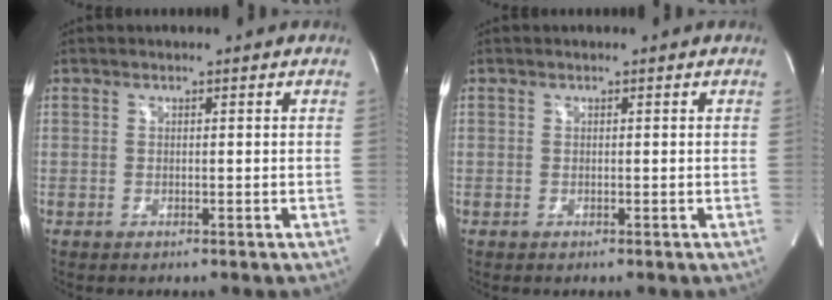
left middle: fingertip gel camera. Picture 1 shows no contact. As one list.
[{"total": 0.0}]